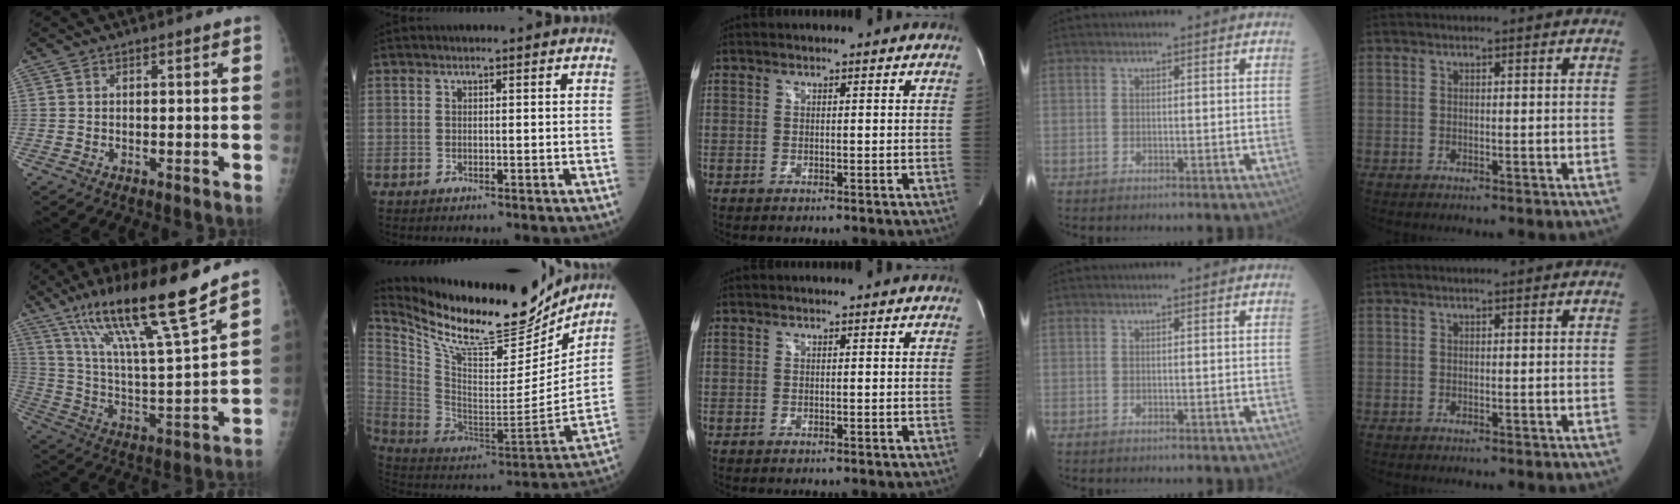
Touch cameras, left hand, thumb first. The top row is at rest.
{"thumb": {"total": 20.4, "force": [14.1, 1.3, 14.7], "torque": [-0.234, -0.065, 0.252]}, "index": {"total": 22.3, "force": [20.0, 4.6, 8.9], "torque": [-0.179, -0.051, 0.327]}}